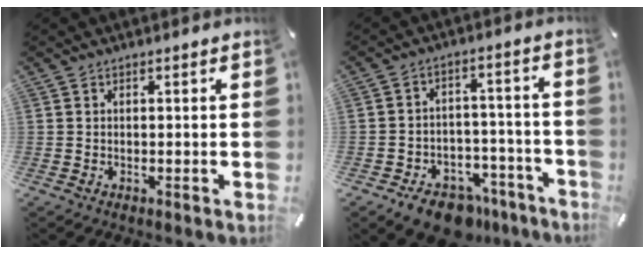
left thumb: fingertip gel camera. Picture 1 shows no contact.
{"total": 10.5, "force": [-7.8, 5.7, 4.2], "torque": [-0.047, 0.065, -0.131]}